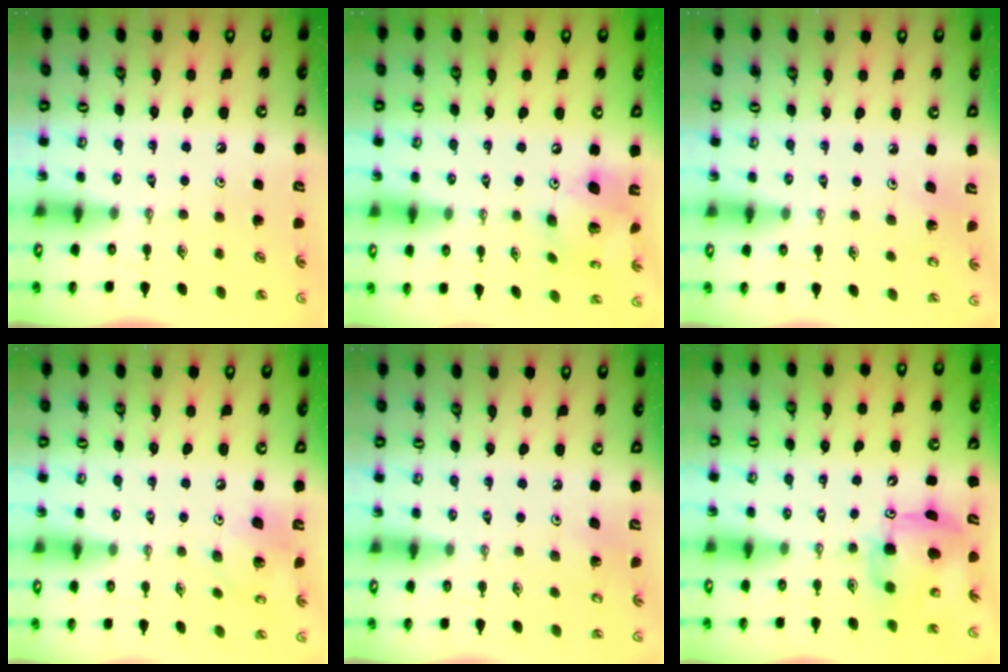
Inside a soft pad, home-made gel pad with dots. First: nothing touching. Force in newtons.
{"total": 14.6, "press": 14.5, "slide": 1.2}
{"total": 3.2, "press": 3.2, "slide": 0.2}
{"total": 10.7, "press": 10.6, "slide": 2.0}
{"total": 3.7, "press": 3.7, "slide": 0.2}
{"total": 8.1, "press": 8.0, "slide": 0.8}